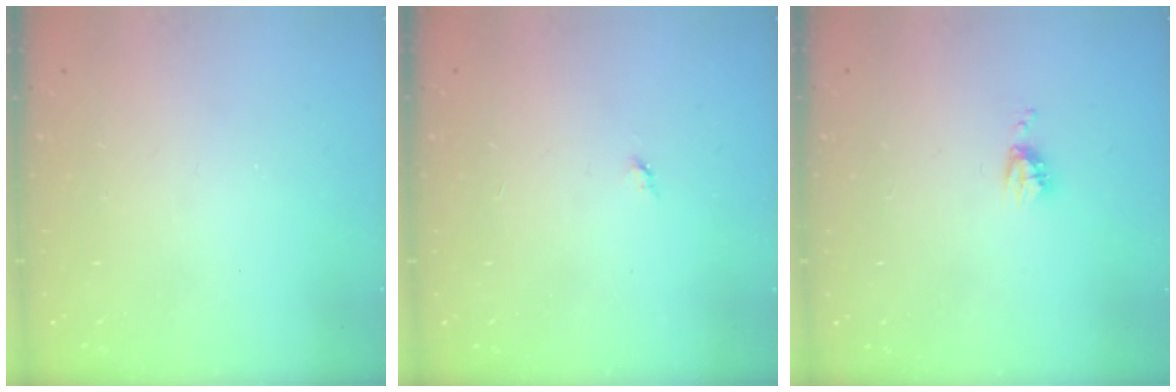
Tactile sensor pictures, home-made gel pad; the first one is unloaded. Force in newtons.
{"total": 2.8, "press": 2.8, "slide": 0.4}
{"total": 3.8, "press": 3.8, "slide": 0.6}